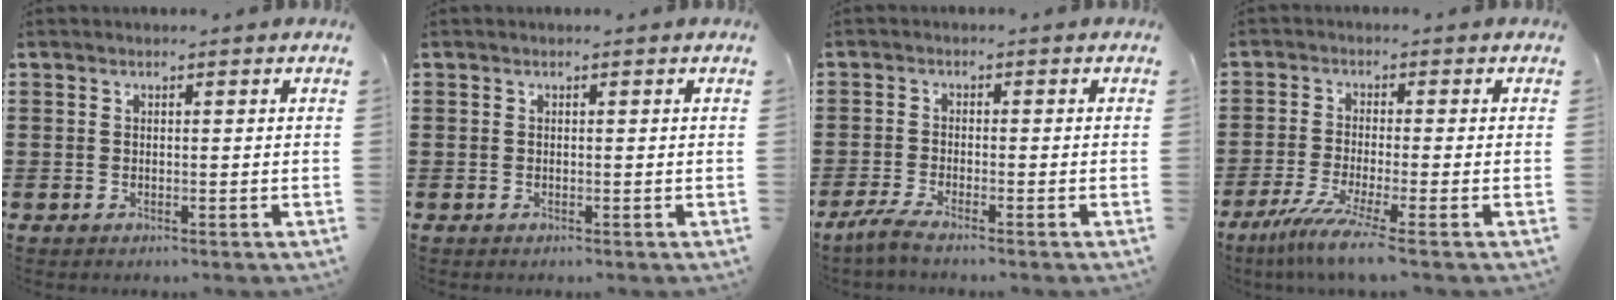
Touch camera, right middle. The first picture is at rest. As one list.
[{"total": 0.0}, {"total": 2.7, "force": [-2.2, -0.3, 1.5], "torque": [-0.041, -0.008, -0.044]}, {"total": 5.6, "force": [-3.9, -0.5, 4.0], "torque": [-0.087, -0.027, -0.073]}]